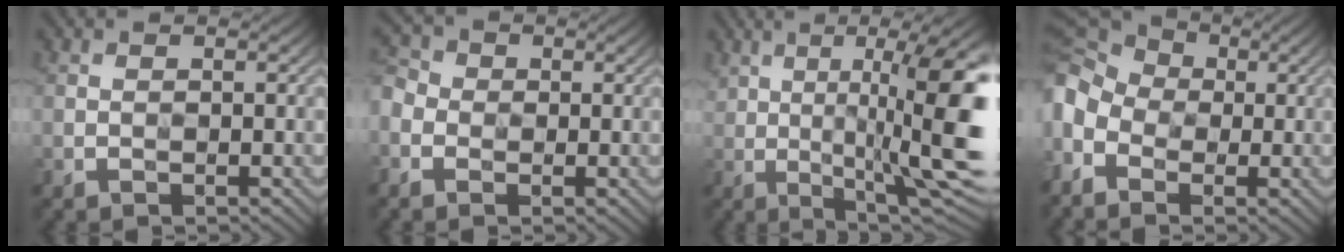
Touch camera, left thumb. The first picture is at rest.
{"total": 4.0, "force": [-1.2, 3.4, 1.7], "torque": [-0.058, 0.001, -0.031]}
{"total": 16.6, "force": [1.5, 4.0, 16.1], "torque": [-0.213, 0.031, 0.030]}
{"total": 11.8, "force": [-1.9, 9.0, 7.4], "torque": [-0.224, -0.011, -0.050]}